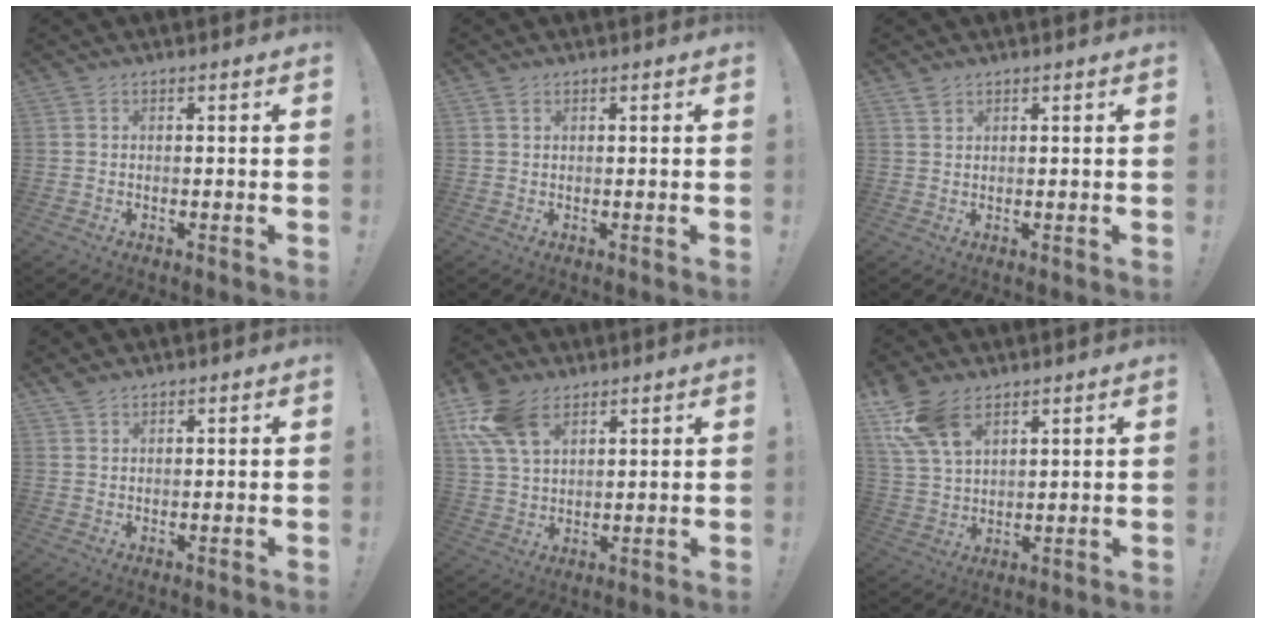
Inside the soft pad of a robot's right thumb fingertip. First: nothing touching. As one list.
[{"total": 1.1, "force": [0.8, 0.7, 0.4], "torque": [-0.002, -0.003, 0.016]}, {"total": 1.9, "force": [1.6, 0.9, 0.4], "torque": [-0.003, -0.010, 0.032]}, {"total": 2.1, "force": [1.9, 0.8, 0.5], "torque": [-0.006, -0.012, 0.035]}, {"total": 13.6, "force": [7.4, 8.5, 7.5], "torque": [-0.151, -0.028, 0.145]}, {"total": 12.7, "force": [7.8, 7.1, 7.2], "torque": [-0.140, -0.032, 0.152]}]